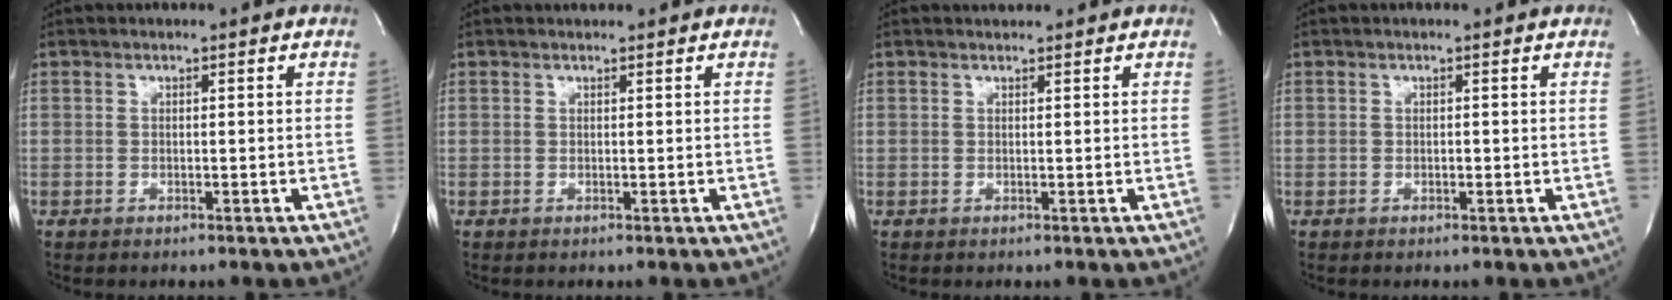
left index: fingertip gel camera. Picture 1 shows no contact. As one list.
[{"total": 0.5, "force": [0.5, 0.0, 0.0], "torque": [-0.007, 0.003, 0.010]}, {"total": 0.8, "force": [0.8, 0.0, -0.1], "torque": [-0.010, 0.004, 0.015]}, {"total": 0.0}]